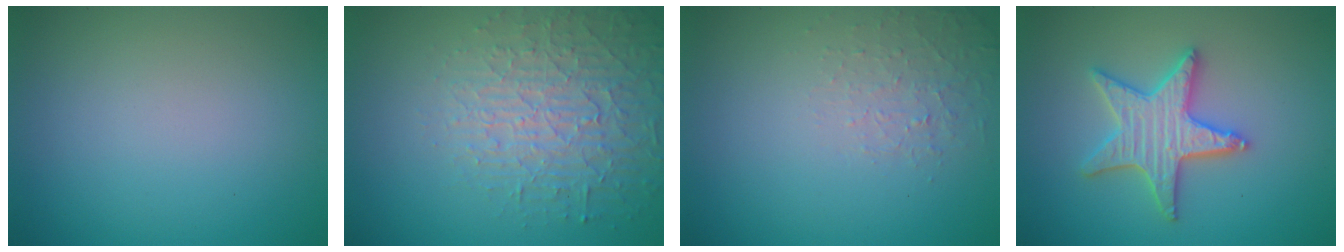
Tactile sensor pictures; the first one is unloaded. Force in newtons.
{"total": 4.2, "press": 4.1, "slide": 0.9}
{"total": 1.3, "press": 0.4, "slide": 1.2}
{"total": 5.1, "press": 5.0, "slide": 0.9}